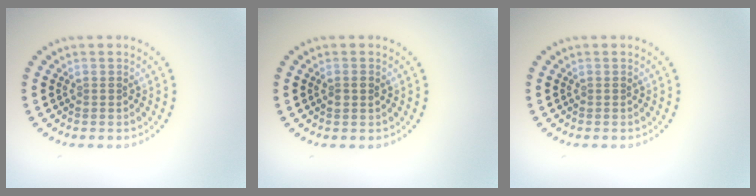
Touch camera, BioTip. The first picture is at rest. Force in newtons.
{"total": 1.0, "press": 1.0, "slide": 0.2}
{"total": 0.0}